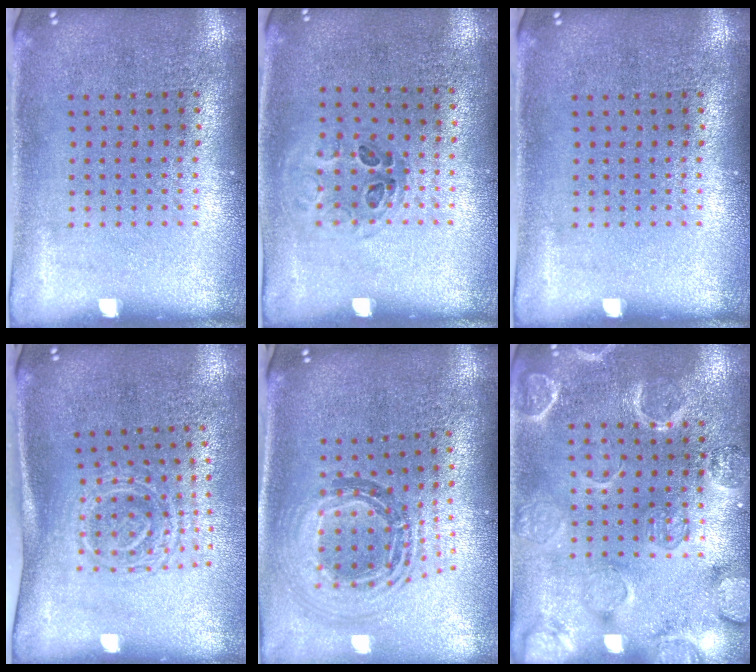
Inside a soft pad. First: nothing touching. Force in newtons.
{"total": 0.9, "press": 0.6, "slide": 0.7}
{"total": 0.0}
{"total": 1.6, "press": 1.2, "slide": 1.1}
{"total": 1.1, "press": 1.0, "slide": 0.5}
{"total": 2.5, "press": 2.5, "slide": 0.3}